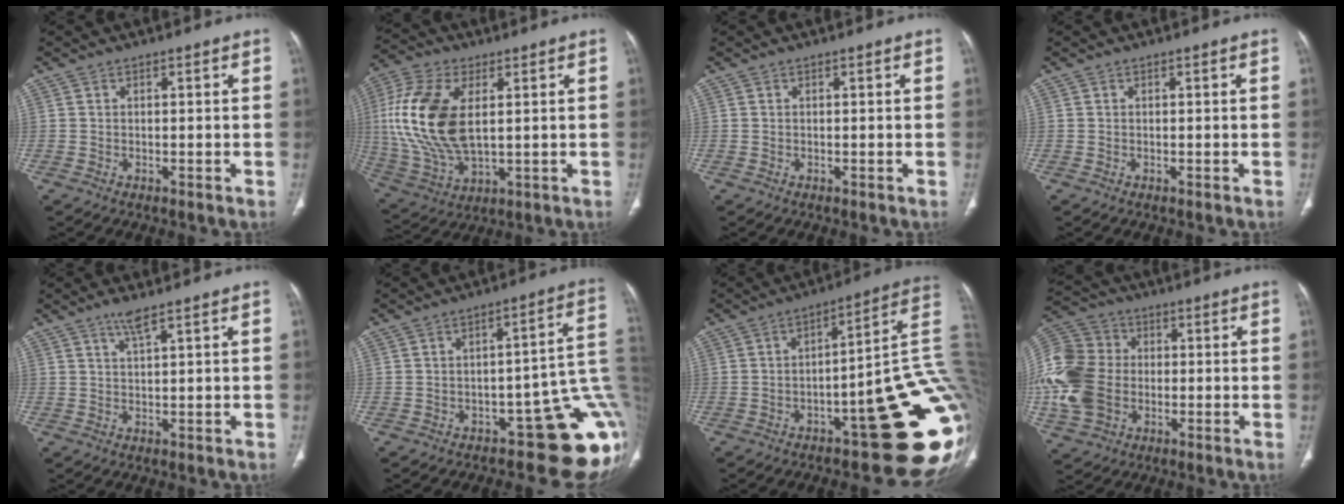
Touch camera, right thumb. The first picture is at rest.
{"total": 18.8, "force": [2.9, 10.1, 15.7], "torque": [-0.343, -0.009, 0.060]}
{"total": 0.0}
{"total": 0.0}
{"total": 2.6, "force": [1.7, 0.1, 2.0], "torque": [-0.048, -0.006, 0.036]}
{"total": 15.5, "force": [-5.9, 6.8, 12.7], "torque": [-0.072, 0.072, -0.070]}
{"total": 25.4, "force": [-6.3, 7.5, 23.5], "torque": [-0.216, 0.034, -0.075]}
{"total": 17.9, "force": [-2.3, 14.0, 10.9], "torque": [-0.248, 0.019, -0.043]}